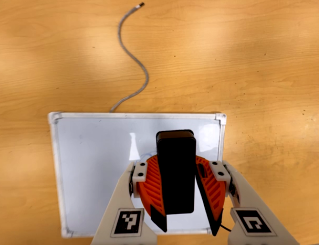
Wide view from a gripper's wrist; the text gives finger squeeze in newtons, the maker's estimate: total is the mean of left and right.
{"total": 7.8, "left": 8.6, "right": 6.9}